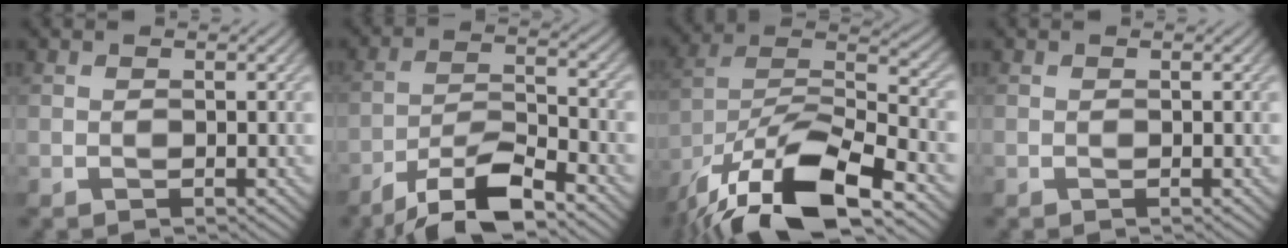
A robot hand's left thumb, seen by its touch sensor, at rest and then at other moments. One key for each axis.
{"total": 9.7, "fx": -7.0, "fy": 2.4, "fz": 6.3, "tx": -0.112, "ty": 0.003, "tz": -0.134}
{"total": 16.6, "fx": -11.1, "fy": 6.0, "fz": 10.7, "tx": -0.223, "ty": -0.015, "tz": -0.197}
{"total": 0.0}